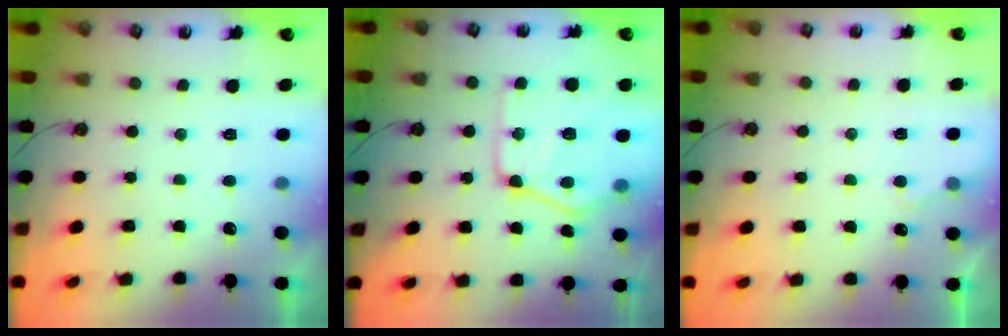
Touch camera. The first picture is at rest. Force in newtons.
{"total": 15.4, "press": 15.4, "slide": 1.1}
{"total": 4.6, "press": 4.5, "slide": 0.5}